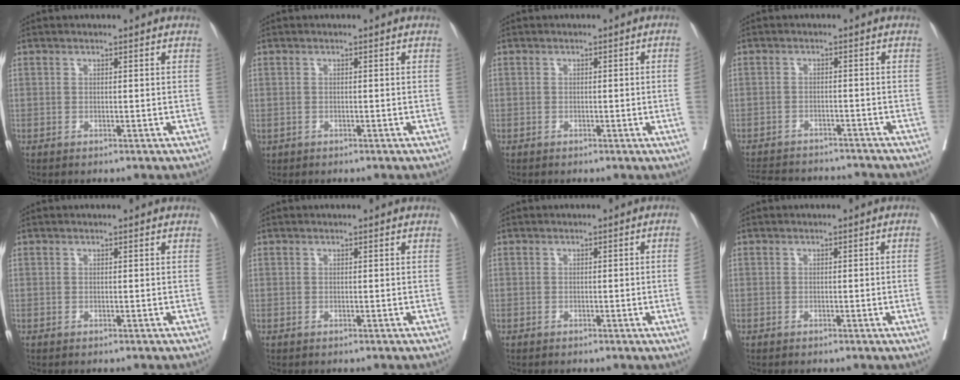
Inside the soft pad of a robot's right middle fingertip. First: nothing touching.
{"total": 0.6, "force": [-0.3, 0.5, 0.2], "torque": [-0.008, 0.003, -0.001]}
{"total": 2.6, "force": [-0.6, -0.6, 2.4], "torque": [-0.035, 0.002, -0.006]}
{"total": 12.9, "force": [-11.9, 3.2, 3.7], "torque": [-0.077, 0.003, -0.159]}
{"total": 0.0}
{"total": 0.0}
{"total": 3.0, "force": [-0.6, -0.8, 2.9], "torque": [-0.040, 0.001, -0.006]}
{"total": 2.2, "force": [-0.5, -0.6, 2.0], "torque": [-0.029, 0.002, -0.005]}